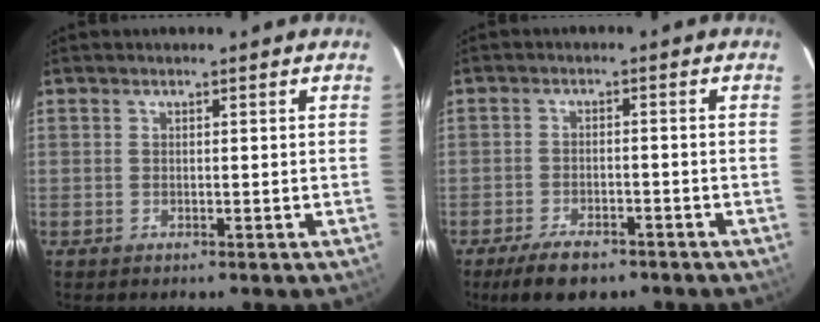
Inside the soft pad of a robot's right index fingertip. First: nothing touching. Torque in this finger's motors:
{"motor_torque": [0.43, -0.47, -0.05, -0.01]}